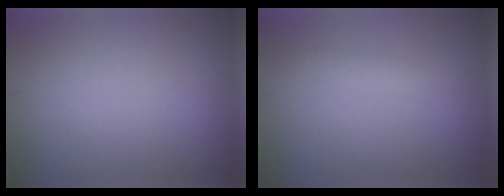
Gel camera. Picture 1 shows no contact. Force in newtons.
{"total": 1.4, "press": 1.4, "slide": 0.1}